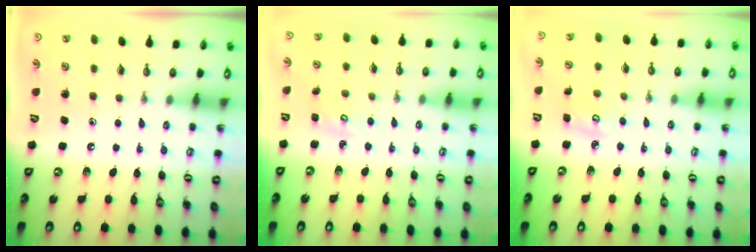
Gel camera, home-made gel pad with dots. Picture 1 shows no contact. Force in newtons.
{"total": 2.5, "press": 2.5, "slide": 0.2}
{"total": 4.1, "press": 4.1, "slide": 0.3}